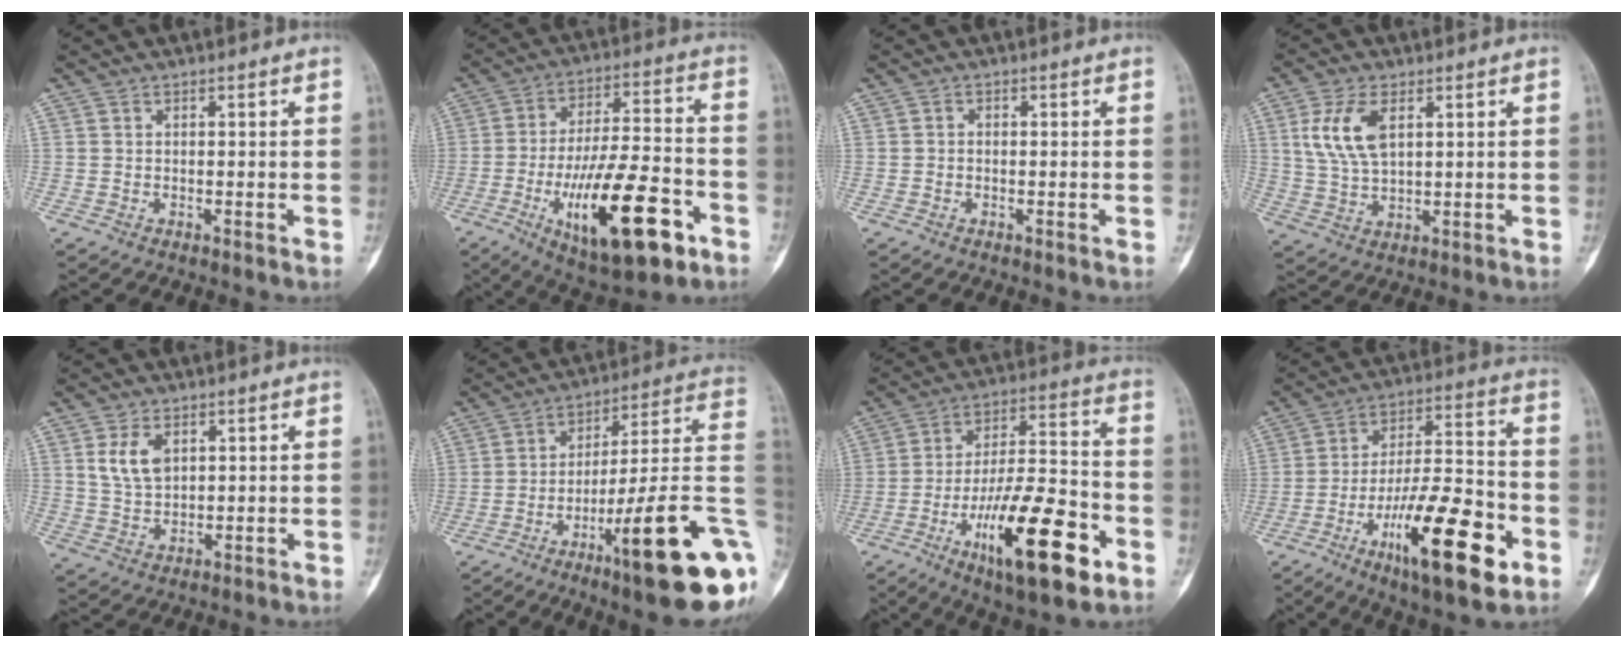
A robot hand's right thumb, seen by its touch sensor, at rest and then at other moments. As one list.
[{"total": 22.0, "force": [-8.8, 7.7, 18.6], "torque": [-0.314, 0.032, -0.132]}, {"total": 0.6, "force": [-0.1, 0.5, 0.3], "torque": [0.001, 0.003, -0.007]}, {"total": 8.8, "force": [3.1, 4.4, 7.0], "torque": [-0.141, -0.006, 0.065]}, {"total": 6.0, "force": [2.3, 3.6, 4.1], "torque": [-0.066, -0.007, 0.052]}, {"total": 24.5, "force": [-8.7, 4.1, 22.5], "torque": [-0.263, 0.042, -0.124]}, {"total": 22.3, "force": [-9.7, 7.0, 18.9], "torque": [-0.316, 0.044, -0.152]}, {"total": 22.0, "force": [-9.4, 6.6, 18.7], "torque": [-0.309, 0.045, -0.149]}]